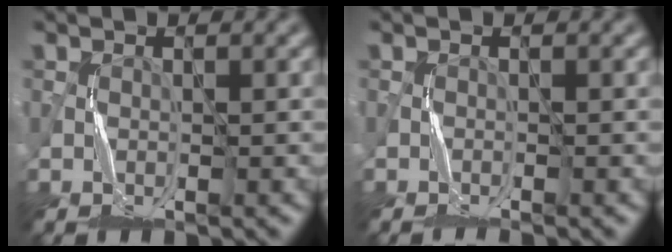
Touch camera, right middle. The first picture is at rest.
{"total": 0.7, "force": [-0.6, -0.1, 0.4], "torque": [-0.008, 0.000, -0.013]}